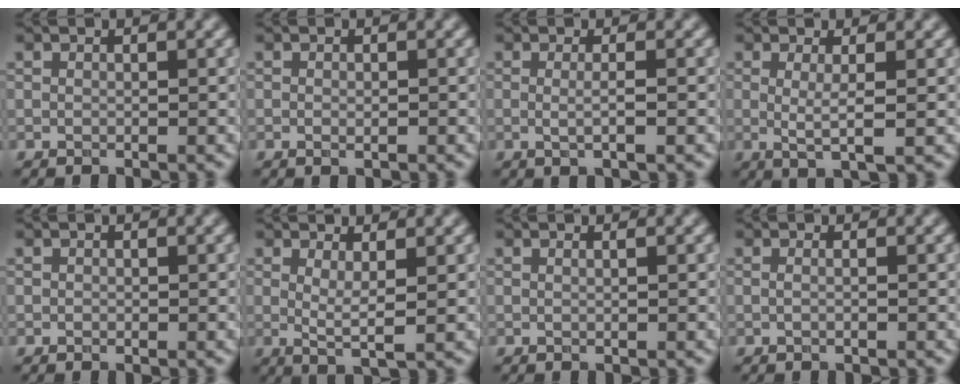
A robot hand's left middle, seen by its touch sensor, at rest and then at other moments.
{"total": 0.8, "force": [-0.2, 0.3, 0.7], "torque": [-0.011, -0.001, -0.002]}
{"total": 2.2, "force": [-0.1, 0.5, 2.1], "torque": [-0.035, -0.007, -0.007]}
{"total": 2.7, "force": [0.2, 0.5, 2.6], "torque": [-0.049, -0.011, 0.003]}
{"total": 0.0}
{"total": 2.6, "force": [0.6, 0.5, 2.5], "torque": [-0.043, -0.013, 0.012]}
{"total": 0.6, "force": [0.2, 0.2, 0.5], "torque": [-0.008, -0.001, -0.003]}
{"total": 0.9, "force": [0.1, 0.3, 0.8], "torque": [-0.008, -0.013, -0.007]}